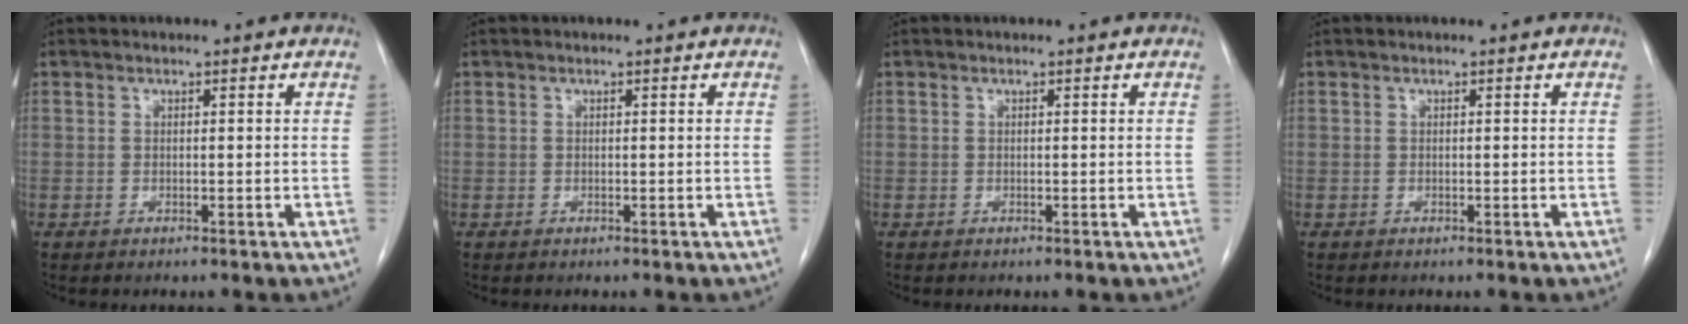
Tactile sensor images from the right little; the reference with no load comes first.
{"total": 0.0}
{"total": 0.0}
{"total": 0.0}